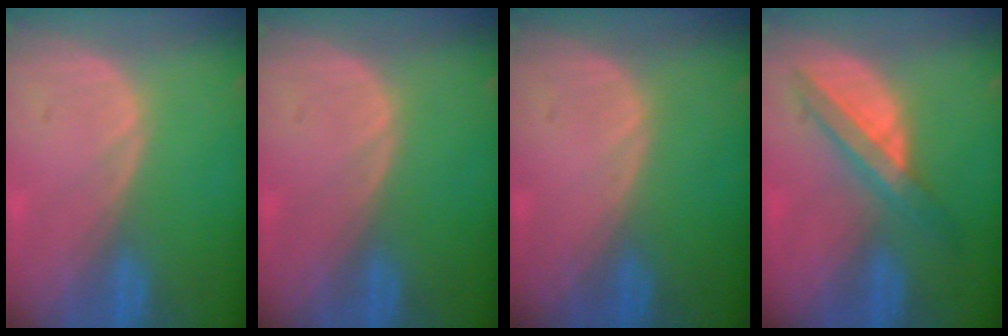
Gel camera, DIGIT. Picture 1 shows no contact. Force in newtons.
{"total": 0.0}
{"total": 0.0}
{"total": 5.8, "press": 5.7, "slide": 1.4}